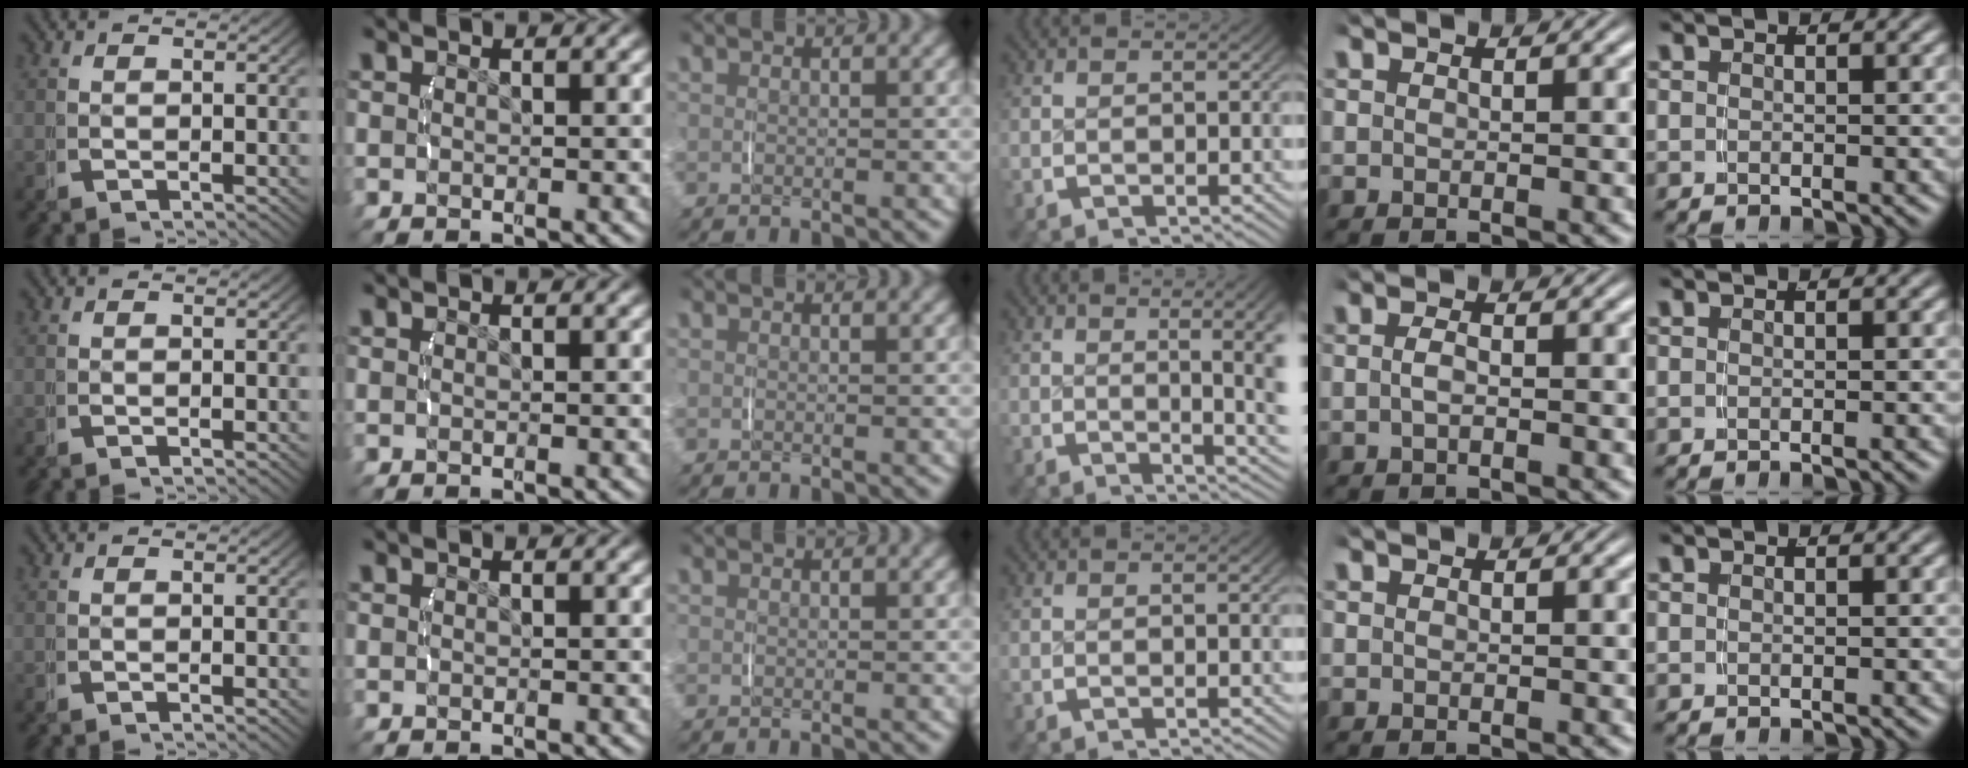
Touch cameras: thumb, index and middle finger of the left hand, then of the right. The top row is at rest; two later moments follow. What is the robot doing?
{"motion": "lift_and_place", "object": "jewelry box"}